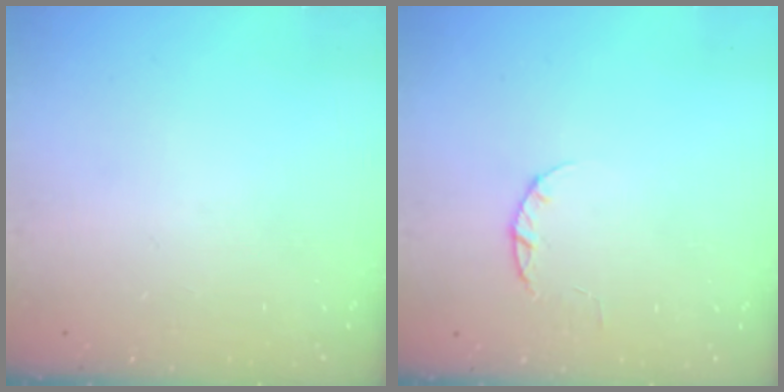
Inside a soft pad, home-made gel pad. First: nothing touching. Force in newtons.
{"total": 2.4, "press": 2.3, "slide": 0.4}